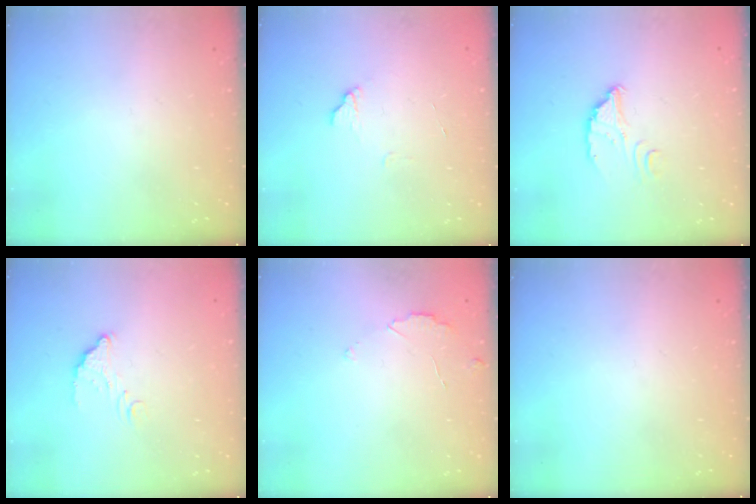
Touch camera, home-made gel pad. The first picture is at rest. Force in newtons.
{"total": 5.8, "press": 5.8, "slide": 0.5}
{"total": 2.9, "press": 2.9, "slide": 0.3}
{"total": 7.3, "press": 7.3, "slide": 0.4}
{"total": 2.7, "press": 2.6, "slide": 0.3}
{"total": 0.0}